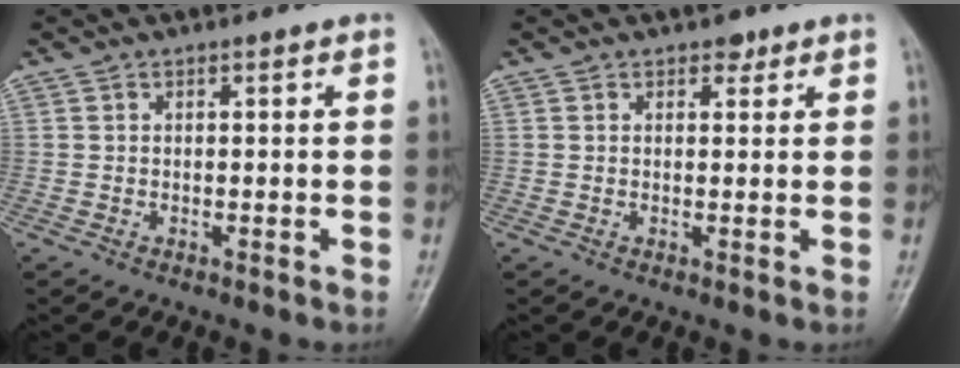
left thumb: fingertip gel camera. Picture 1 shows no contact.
{"total": 1.6, "force": [1.1, 1.0, 0.6], "torque": [0.004, -0.005, 0.011]}